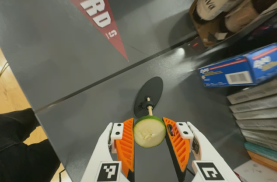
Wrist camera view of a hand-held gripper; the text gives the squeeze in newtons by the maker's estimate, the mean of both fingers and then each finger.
{"total": 10.2, "left": 10.3, "right": 10.0}